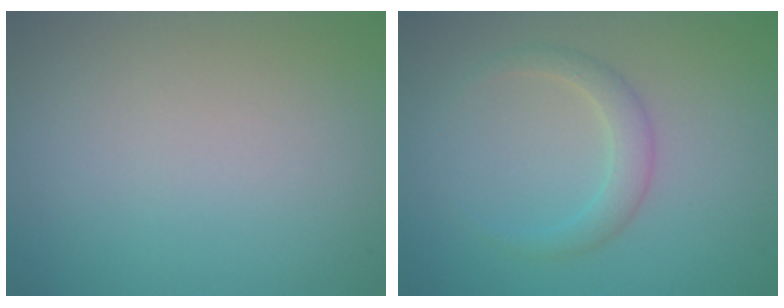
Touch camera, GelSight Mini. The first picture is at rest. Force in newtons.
{"total": 2.0, "press": 2.0, "slide": 0.1}